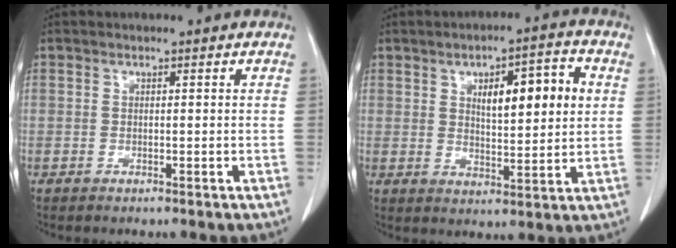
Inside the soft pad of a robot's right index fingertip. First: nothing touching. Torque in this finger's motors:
{"motor_torque": [0.43, 0.34, 0.14, 0.04]}